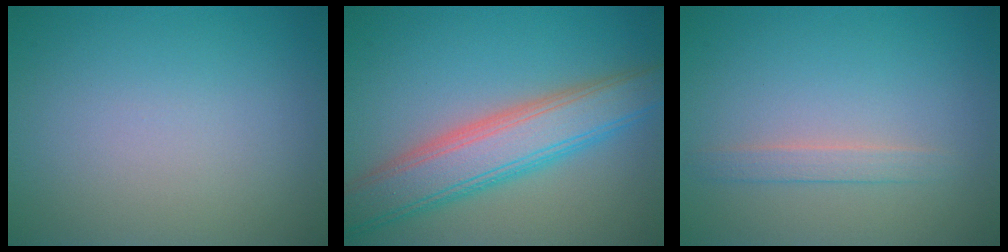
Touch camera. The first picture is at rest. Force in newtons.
{"total": 7.0, "press": 7.0, "slide": 0.3}
{"total": 1.5, "press": 1.5, "slide": 0.1}